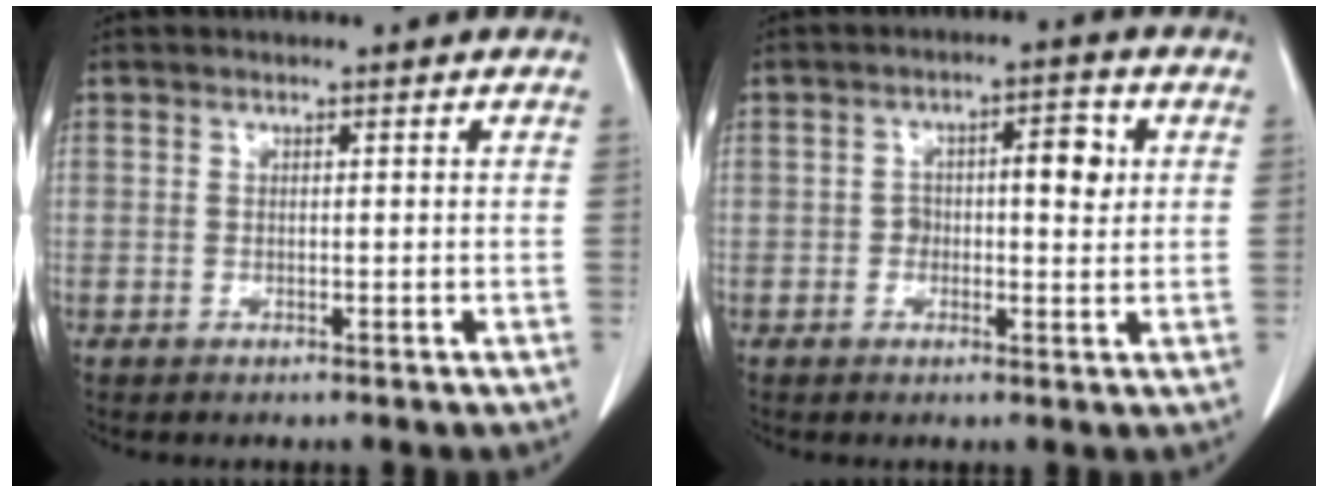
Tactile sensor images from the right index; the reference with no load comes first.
{"total": 5.0, "force": [0.8, 2.0, 4.4], "torque": [-0.065, 0.015, 0.013]}